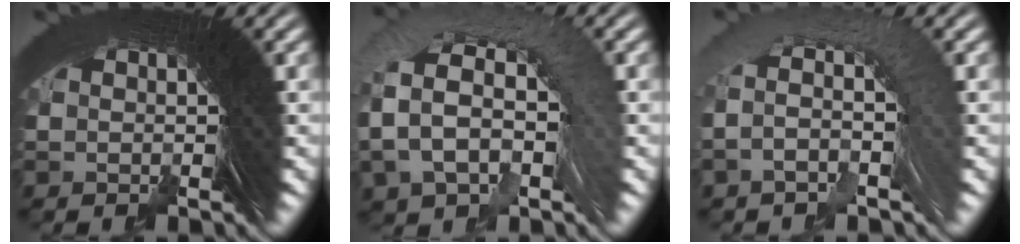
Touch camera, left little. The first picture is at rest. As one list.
[{"total": 7.2, "force": [0.9, 4.6, 5.5], "torque": [-0.097, 0.013, 0.009]}, {"total": 4.2, "force": [-0.3, 2.1, 3.6], "torque": [-0.061, 0.020, -0.014]}]